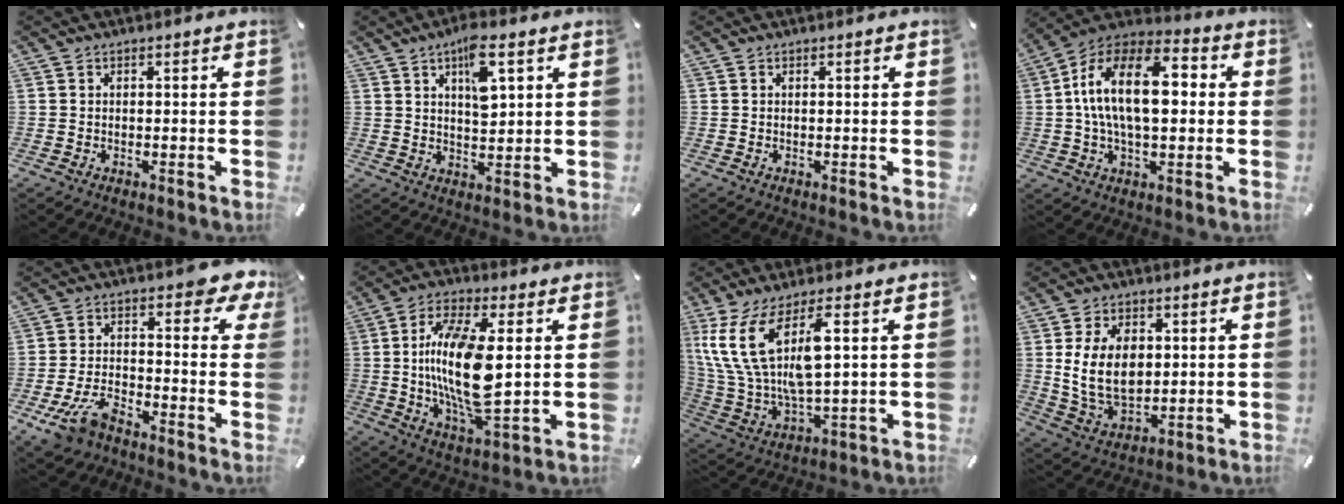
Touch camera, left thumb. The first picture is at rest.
{"total": 8.3, "force": [4.2, 3.1, 6.5], "torque": [-0.104, -0.013, 0.066]}
{"total": 0.0}
{"total": 17.8, "force": [1.4, 9.9, 14.8], "torque": [-0.285, 0.003, 0.017]}
{"total": 12.4, "force": [-4.0, 7.5, 9.0], "torque": [-0.152, 0.014, -0.076]}
{"total": 18.6, "force": [1.7, 6.9, 17.2], "torque": [-0.353, -0.022, 0.016]}
{"total": 14.8, "force": [5.8, 6.1, 12.1], "torque": [-0.289, -0.020, 0.097]}
{"total": 13.2, "force": [2.0, 9.2, 9.3], "torque": [-0.194, 0.001, 0.033]}